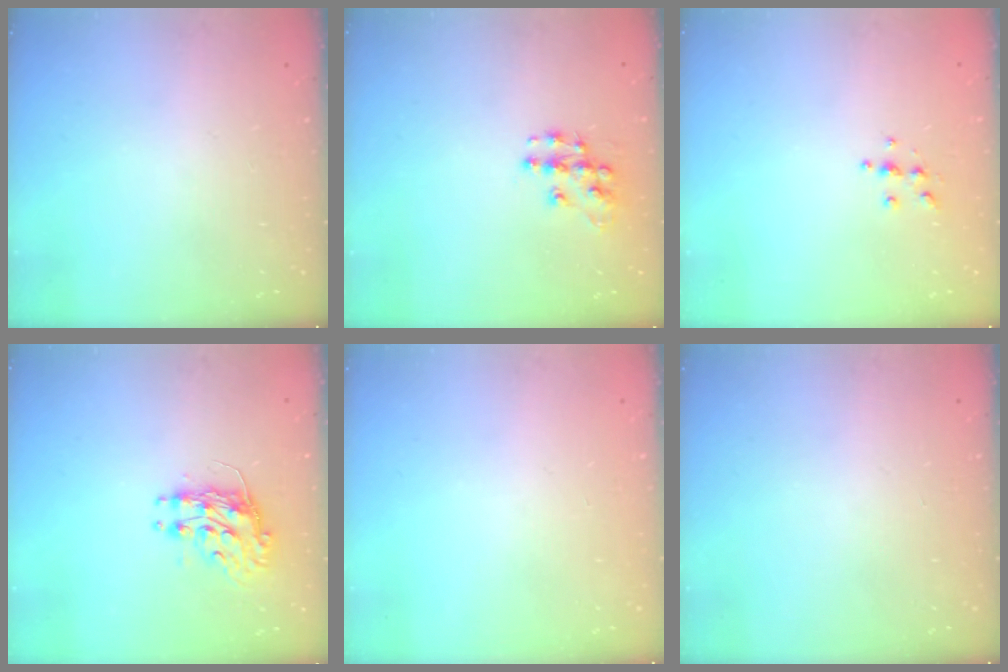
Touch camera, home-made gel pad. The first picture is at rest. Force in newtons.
{"total": 9.7, "press": 9.7, "slide": 0.7}
{"total": 4.4, "press": 4.4, "slide": 0.4}
{"total": 9.1, "press": 9.0, "slide": 1.0}
{"total": 0.0}
{"total": 0.6, "press": 0.0, "slide": 0.6}